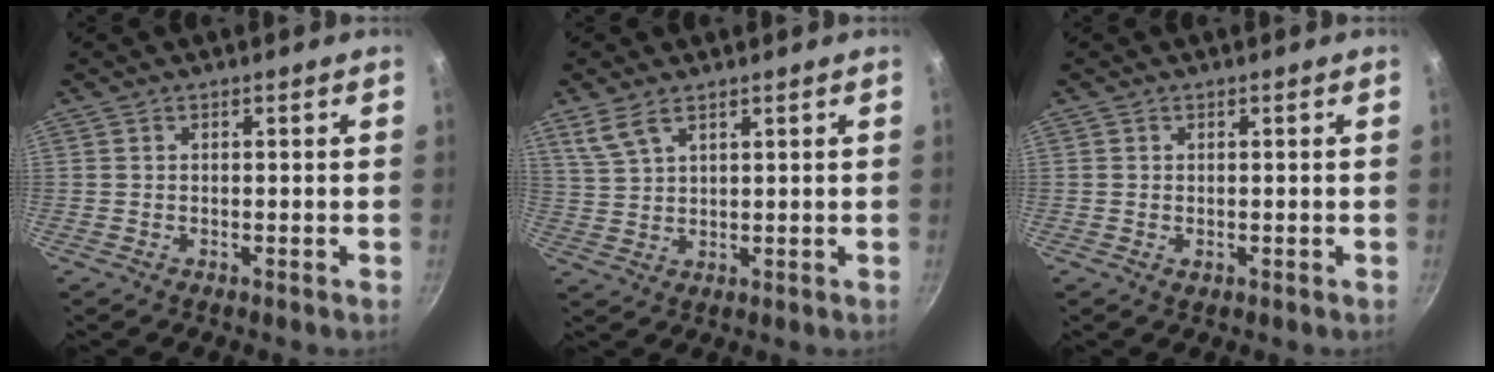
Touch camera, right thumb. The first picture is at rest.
{"total": 5.2, "force": [3.4, 2.3, 3.2], "torque": [-0.062, -0.009, 0.076]}
{"total": 0.6, "force": [0.0, 0.4, 0.4], "torque": [-0.005, -0.001, 0.000]}